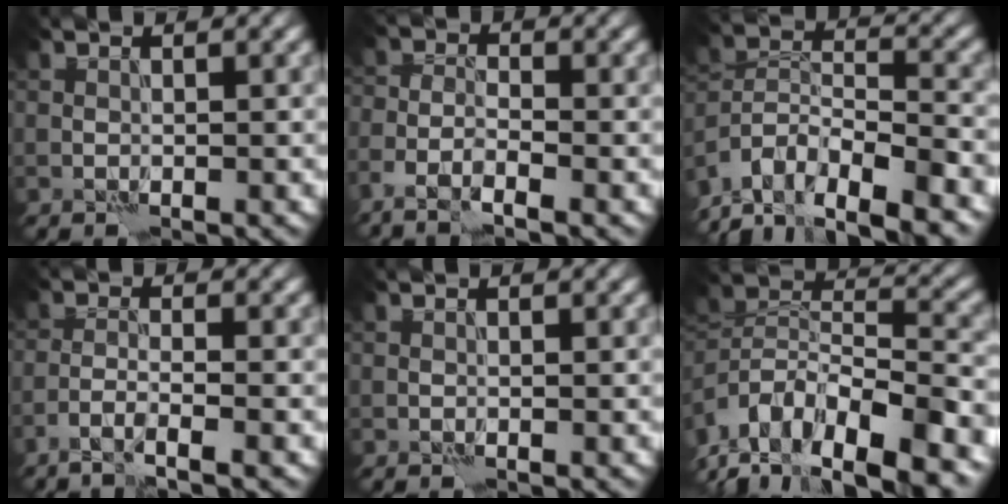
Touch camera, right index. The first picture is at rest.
{"total": 3.2, "force": [-2.4, 0.6, 2.0], "torque": [-0.039, -0.001, -0.054]}
{"total": 10.1, "force": [-8.7, 3.1, 3.9], "torque": [-0.053, 0.013, -0.142]}
{"total": 2.6, "force": [-1.9, 0.1, 1.8], "torque": [-0.030, 0.003, -0.045]}
{"total": 0.0}
{"total": 12.1, "force": [-7.7, 5.0, 7.9], "torque": [-0.137, 0.034, -0.116]}